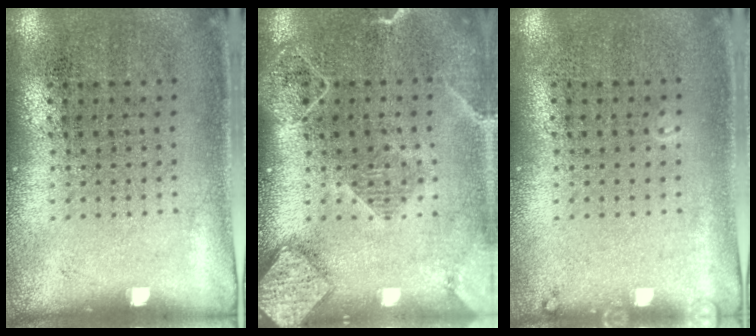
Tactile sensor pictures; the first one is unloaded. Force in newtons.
{"total": 2.3, "press": 1.9, "slide": 1.2}
{"total": 0.6, "press": 0.6, "slide": 0.2}